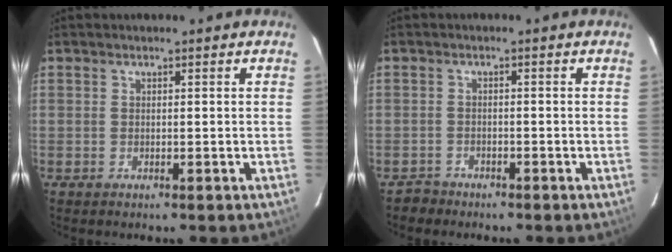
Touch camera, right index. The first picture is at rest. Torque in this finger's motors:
{"motor_torque": [-0.35, -0.09, -1.05, -0.21]}